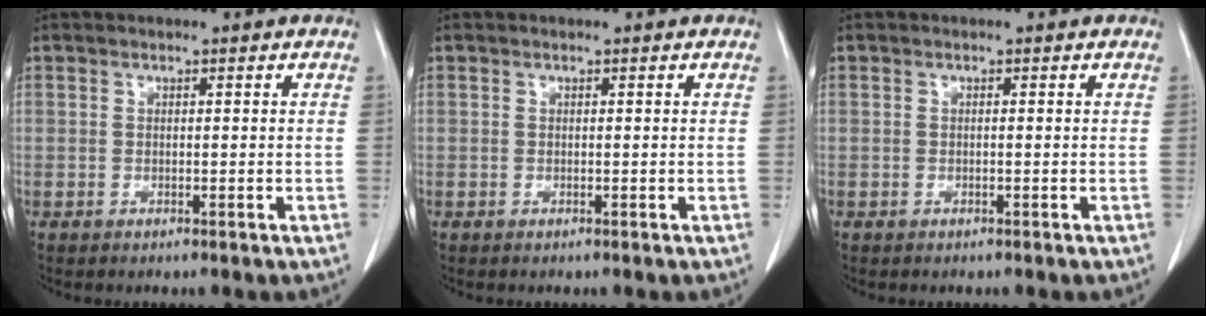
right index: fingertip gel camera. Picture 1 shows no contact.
{"total": 0.0}
{"total": 0.0}